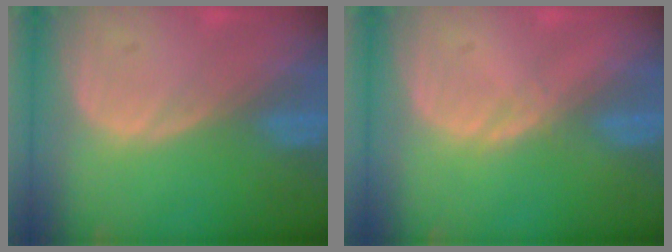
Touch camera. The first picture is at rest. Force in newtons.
{"total": 0.6, "press": 0.6, "slide": 0.1}